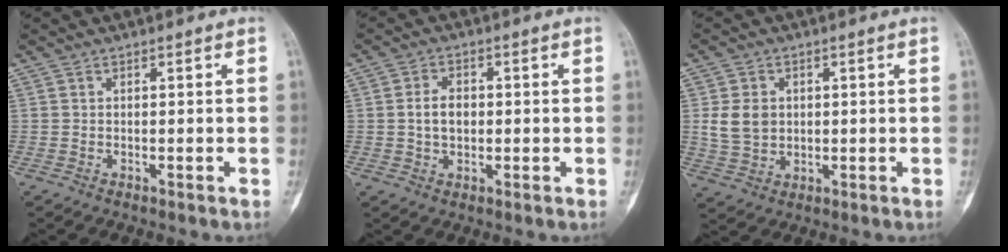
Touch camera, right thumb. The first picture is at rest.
{"total": 4.7, "force": [0.1, 3.3, 3.3], "torque": [-0.055, 0.008, 0.000]}
{"total": 6.5, "force": [0.9, 5.2, 3.8], "torque": [-0.058, -0.003, 0.027]}